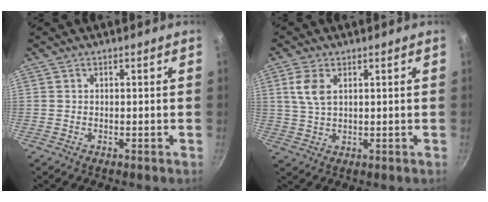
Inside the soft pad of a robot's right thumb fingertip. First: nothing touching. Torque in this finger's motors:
{"motor_torque": [-0.04, -0.04, 0.00, 0.42, 0.08]}